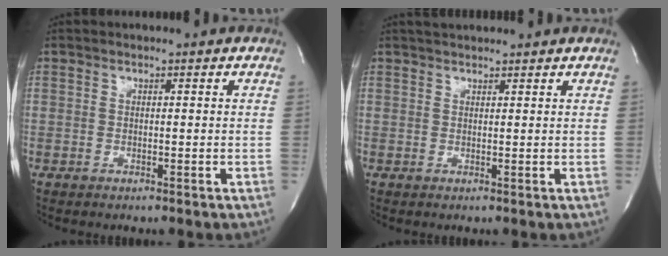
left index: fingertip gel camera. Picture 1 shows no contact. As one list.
[{"total": 3.6, "force": [3.4, 0.3, 1.2], "torque": [-0.018, 0.028, 0.047]}]